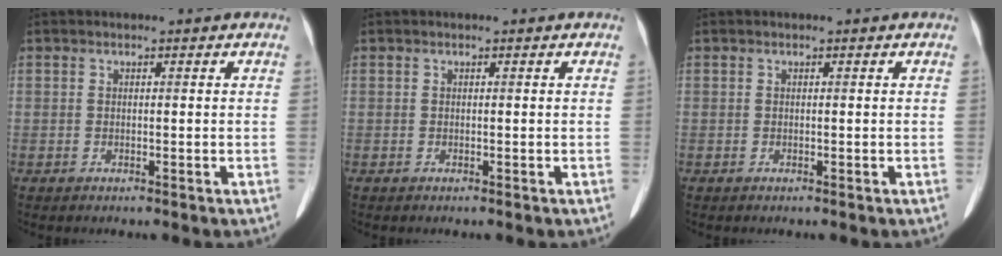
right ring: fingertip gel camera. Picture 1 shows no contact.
{"total": 0.0}
{"total": 0.0}